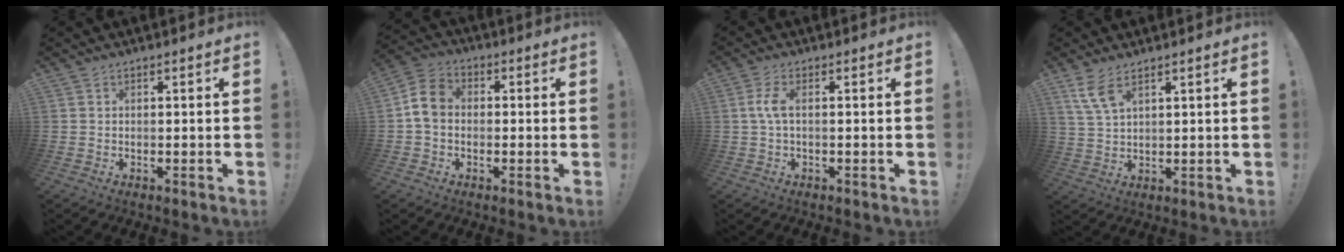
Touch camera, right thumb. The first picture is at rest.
{"total": 8.0, "force": [0.0, 6.2, 5.1], "torque": [-0.088, 0.018, 0.004]}
{"total": 4.2, "force": [0.1, 1.3, 4.0], "torque": [-0.084, 0.006, 0.001]}
{"total": 6.3, "force": [4.0, 2.1, 4.4], "torque": [-0.087, -0.017, 0.077]}